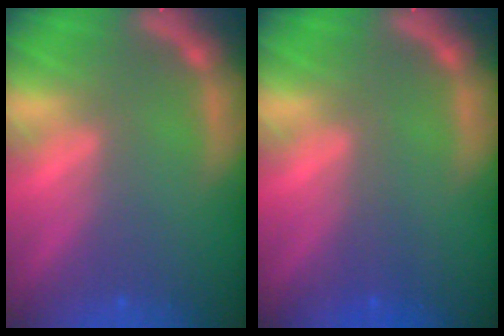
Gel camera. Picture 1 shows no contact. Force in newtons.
{"total": 1.0}